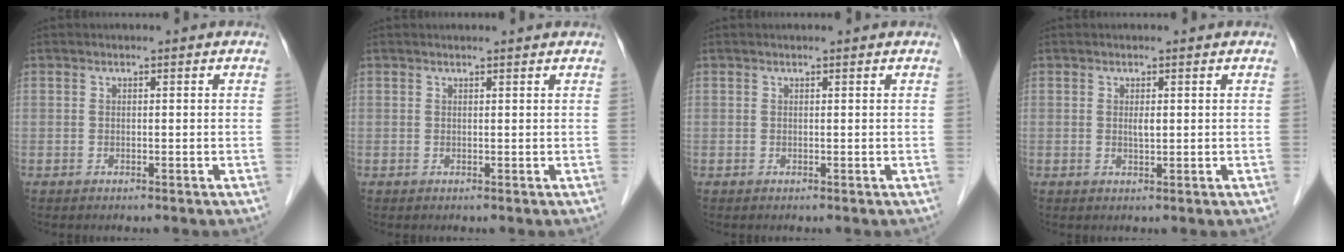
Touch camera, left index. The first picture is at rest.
{"total": 2.0, "force": [1.9, 0.0, 0.4], "torque": [-0.009, 0.007, 0.022]}
{"total": 0.7, "force": [0.7, 0.0, 0.2], "torque": [-0.007, 0.003, 0.009]}
{"total": 1.1, "force": [0.3, 0.3, 1.1], "torque": [-0.022, -0.002, 0.006]}